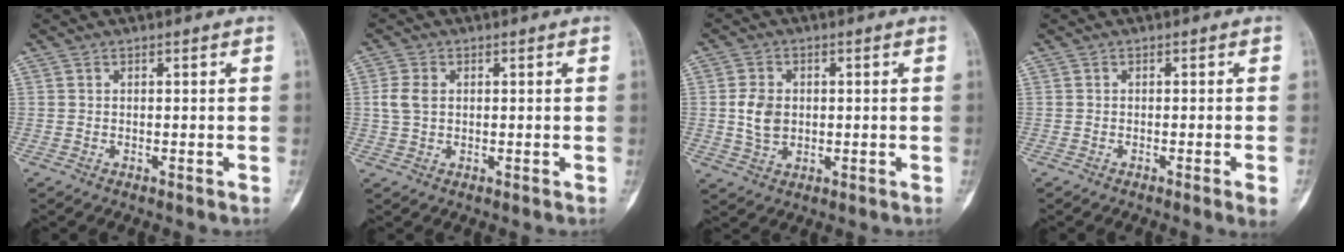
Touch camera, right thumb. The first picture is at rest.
{"total": 3.7, "force": [0.5, 2.6, 2.6], "torque": [-0.056, 0.005, 0.011]}
{"total": 5.7, "force": [0.2, 4.3, 3.8], "torque": [-0.061, -0.001, 0.007]}
{"total": 2.3, "force": [-1.0, -0.2, 2.1], "torque": [-0.034, -0.003, -0.015]}